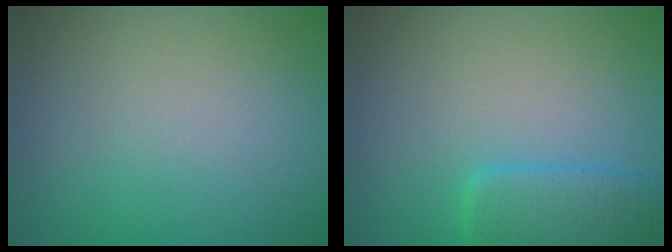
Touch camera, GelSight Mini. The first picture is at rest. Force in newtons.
{"total": 4.0, "press": 4.0, "slide": 0.1}